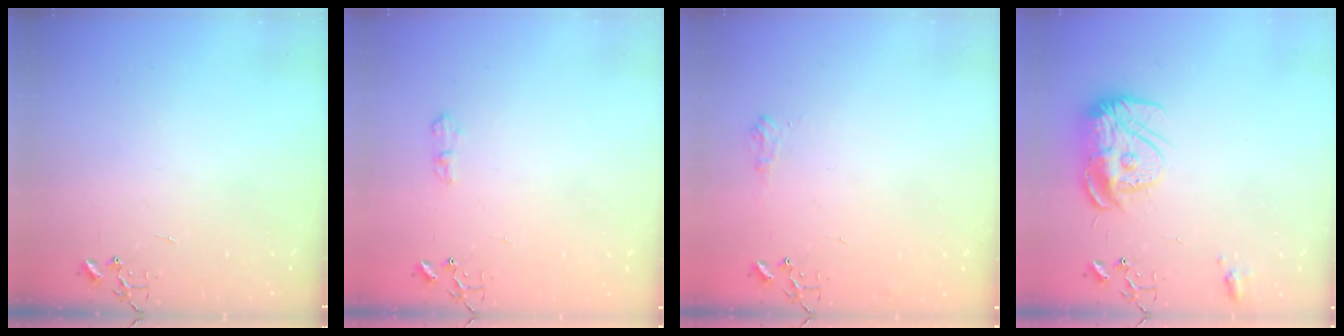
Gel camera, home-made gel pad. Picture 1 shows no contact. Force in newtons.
{"total": 7.7, "press": 7.7, "slide": 0.7}
{"total": 7.7, "press": 7.7, "slide": 0.8}
{"total": 14.2, "press": 14.1, "slide": 1.3}